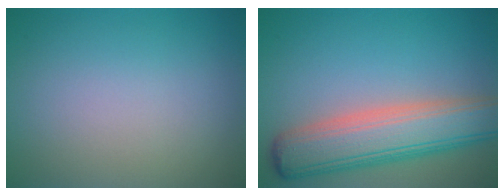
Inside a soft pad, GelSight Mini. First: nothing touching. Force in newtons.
{"total": 8.2, "press": 8.1, "slide": 0.5}